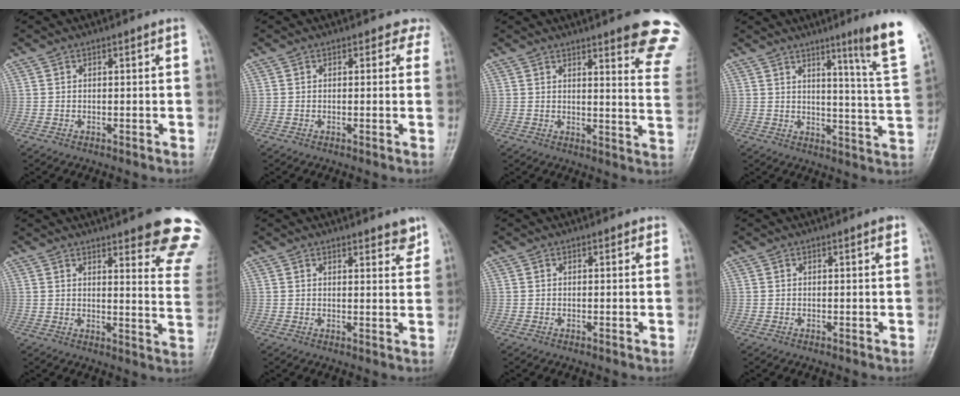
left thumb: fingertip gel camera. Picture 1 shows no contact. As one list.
[{"total": 2.7, "force": [2.0, 1.8, 0.3], "torque": [0.028, -0.009, 0.000]}, {"total": 15.2, "force": [11.2, 2.4, 10.0], "torque": [-0.090, -0.067, 0.118]}, {"total": 13.2, "force": [7.8, -0.4, 10.7], "torque": [-0.137, -0.055, 0.102]}, {"total": 19.9, "force": [15.1, 3.9, 12.3], "torque": [-0.125, -0.090, 0.165]}, {"total": 3.9, "force": [3.1, 1.2, 2.1], "torque": [-0.007, -0.020, 0.039]}, {"total": 0.8, "force": [0.5, 0.6, 0.2], "torque": [0.006, -0.001, 0.000]}, {"total": 0.9, "force": [0.5, 0.2, 0.7], "torque": [-0.009, 0.000, 0.004]}]